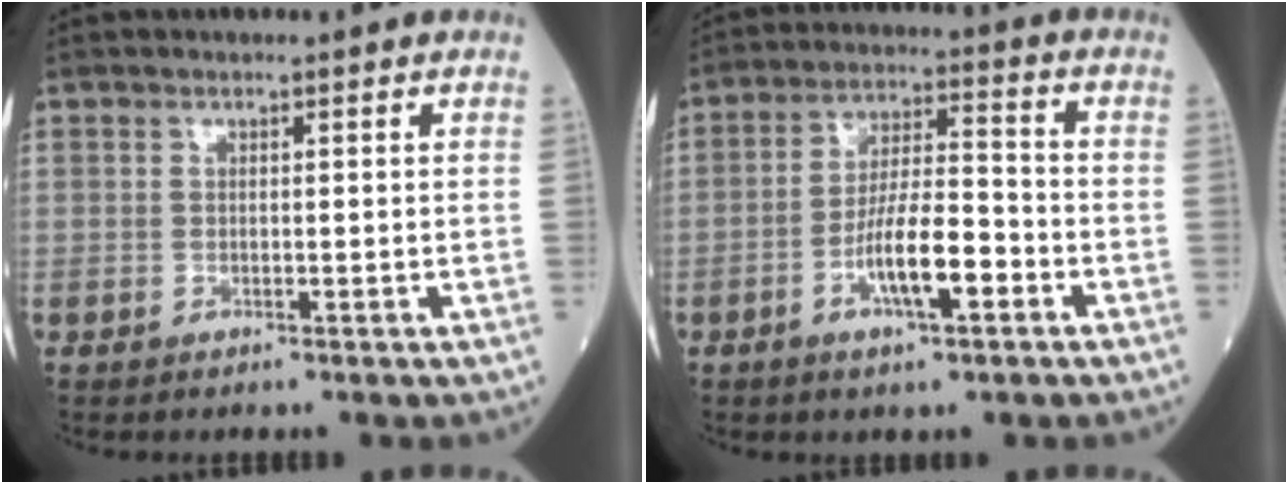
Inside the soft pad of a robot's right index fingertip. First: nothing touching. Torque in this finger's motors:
{"motor_torque": [0.35, -0.06, 0.45, 0.16]}